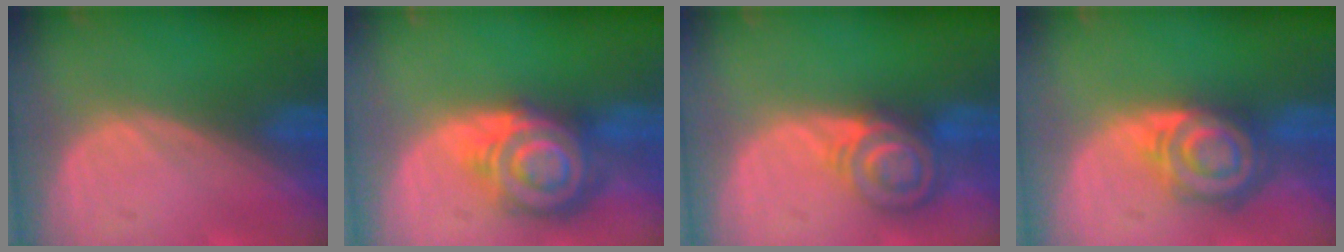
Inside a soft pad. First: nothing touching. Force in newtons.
{"total": 9.1, "press": 9.1, "slide": 0.6}
{"total": 6.9, "press": 6.4, "slide": 2.5}
{"total": 8.0, "press": 7.1, "slide": 3.7}